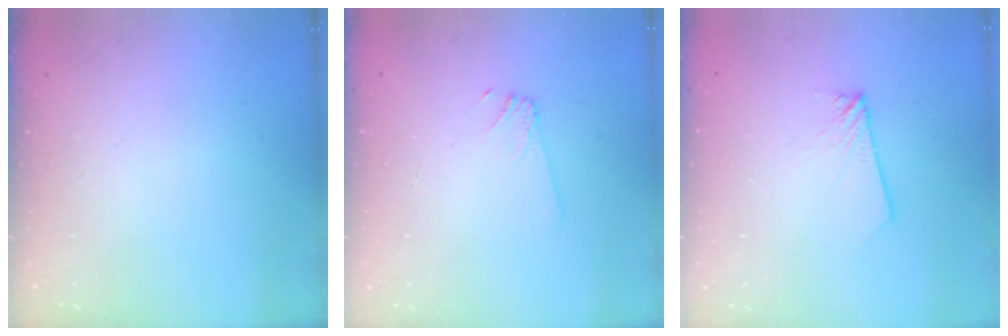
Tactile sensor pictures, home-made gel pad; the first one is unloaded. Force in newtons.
{"total": 5.3, "press": 5.2, "slide": 0.9}
{"total": 1.9, "press": 1.9, "slide": 0.2}